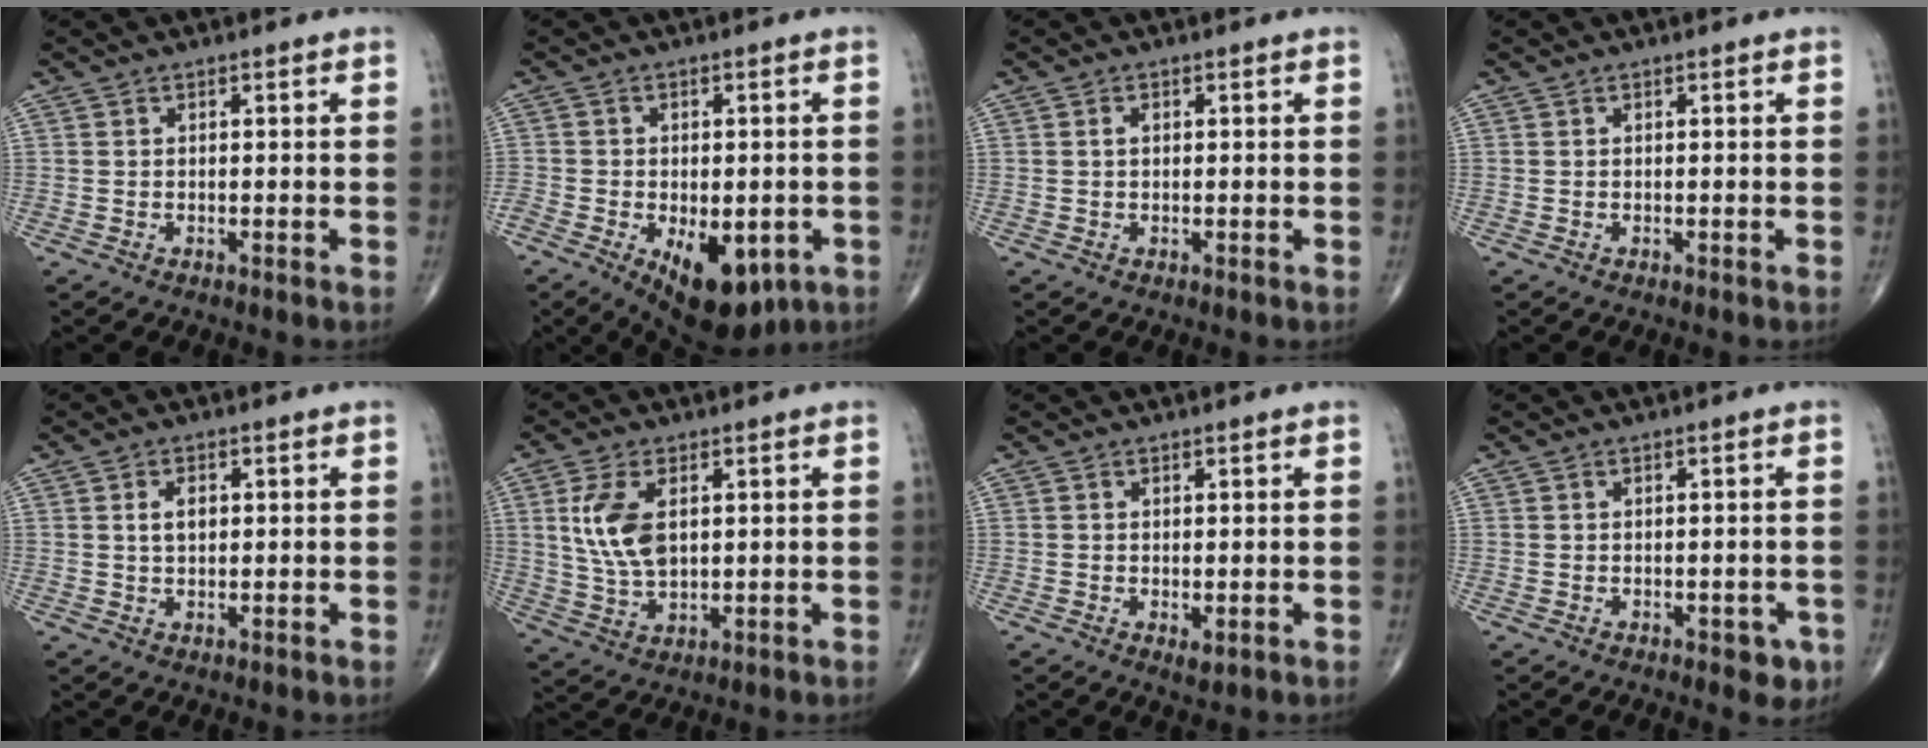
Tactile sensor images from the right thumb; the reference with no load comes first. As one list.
[{"total": 15.1, "force": [-6.5, 8.2, 10.8], "torque": [-0.164, 0.000, -0.086]}, {"total": 1.3, "force": [0.3, 0.8, 0.9], "torque": [-0.018, 0.004, 0.006]}, {"total": 0.0}, {"total": 3.3, "force": [0.8, 2.0, 2.5], "torque": [-0.039, 0.000, 0.015]}, {"total": 9.6, "force": [2.3, 5.2, 7.8], "torque": [-0.157, -0.009, 0.051]}, {"total": 1.5, "force": [-0.3, 0.8, 1.3], "torque": [-0.019, -0.004, 0.000]}, {"total": 3.1, "force": [-1.3, 1.9, 2.1], "torque": [-0.005, 0.002, -0.013]}]